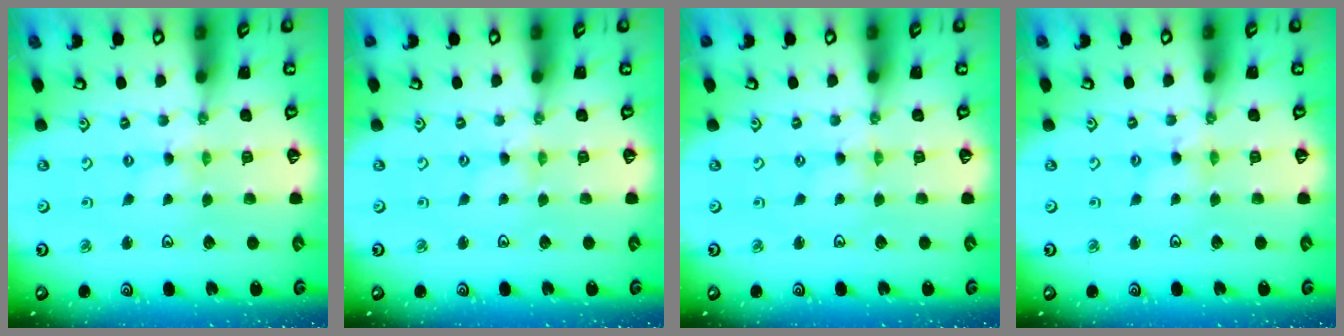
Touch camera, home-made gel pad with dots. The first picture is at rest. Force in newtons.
{"total": 1.1, "press": 1.0, "slide": 0.1}
{"total": 1.1, "press": 1.0, "slide": 0.1}
{"total": 2.4, "press": 2.4, "slide": 0.3}